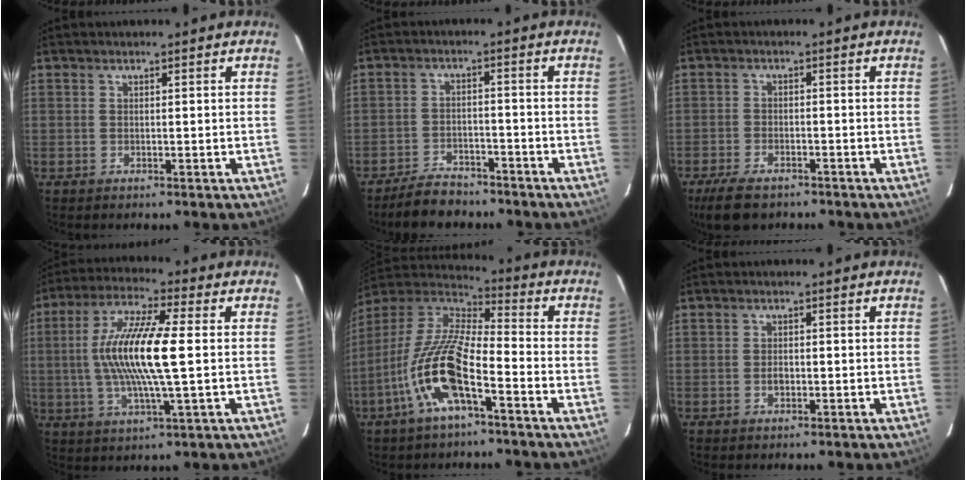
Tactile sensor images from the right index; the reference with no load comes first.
{"total": 7.3, "force": [-6.2, 3.3, 2.2], "torque": [-0.067, 0.010, -0.096]}
{"total": 7.8, "force": [-6.0, 3.3, 3.8], "torque": [-0.103, -0.013, -0.106]}
{"total": 15.2, "force": [0.4, 2.1, 15.0], "torque": [-0.290, 0.005, 0.002]}
{"total": 16.1, "force": [-7.3, 4.4, 13.6], "torque": [-0.275, -0.014, -0.147]}
{"total": 1.5, "force": [-0.4, 1.1, 1.0], "torque": [-0.019, 0.003, -0.008]}